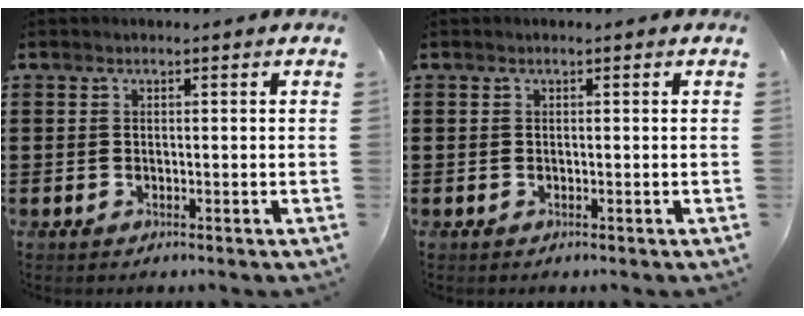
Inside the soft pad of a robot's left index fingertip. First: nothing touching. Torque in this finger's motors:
{"motor_torque": [-0.14, 0.14, 0.00, 0.00]}